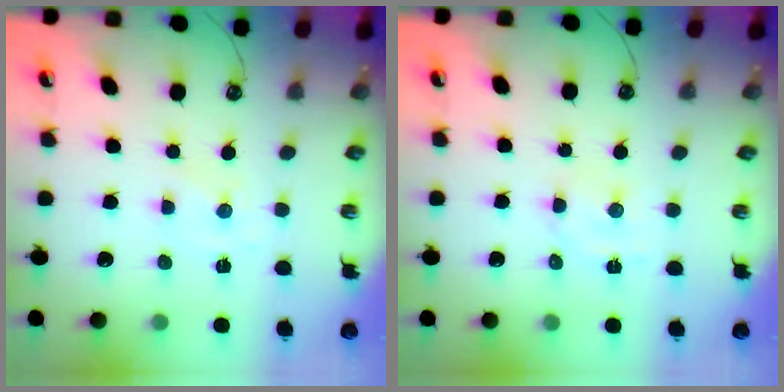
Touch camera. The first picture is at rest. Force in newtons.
{"total": 2.7, "press": 2.7, "slide": 0.1}